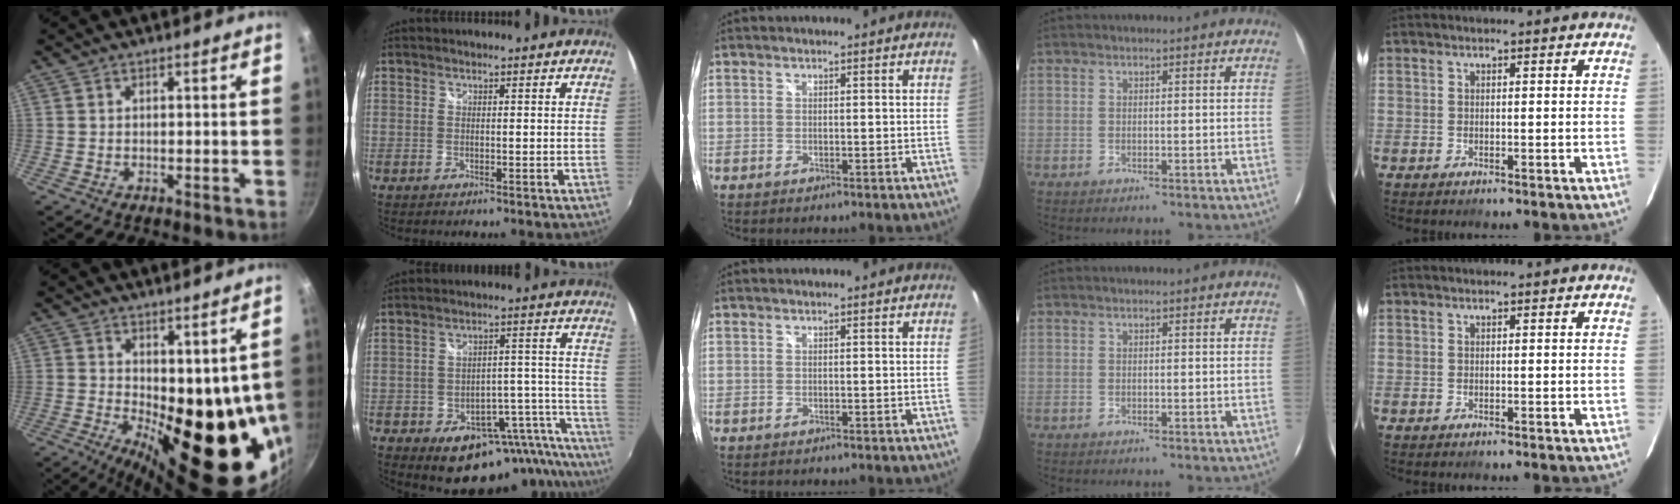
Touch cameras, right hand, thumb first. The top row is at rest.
{"thumb": {"total": 19.0, "force": [-0.6, 8.9, 16.8], "torque": [-0.191, -0.041, 0.013]}, "index": {"total": 19.7, "force": [-15.0, 9.4, 8.7], "torque": [-0.094, 0.039, -0.184]}}